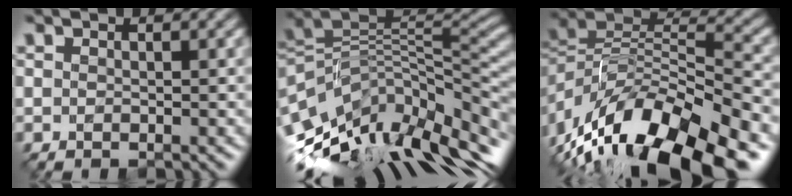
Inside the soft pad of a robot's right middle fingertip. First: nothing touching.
{"total": 13.6, "force": [-3.9, 6.6, 11.2], "torque": [-0.221, 0.011, -0.063]}
{"total": 14.0, "force": [-8.5, 5.5, 9.7], "torque": [-0.188, 0.009, -0.143]}